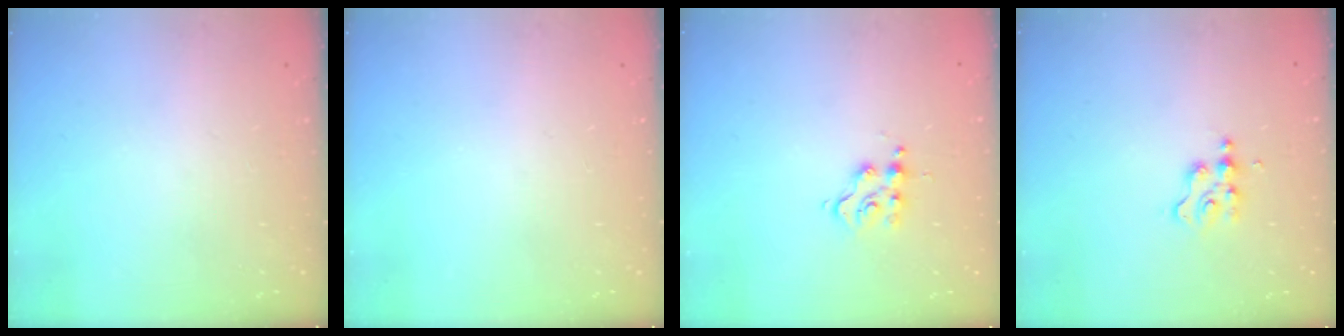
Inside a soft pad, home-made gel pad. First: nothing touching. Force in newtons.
{"total": 0.0}
{"total": 4.5, "press": 4.5, "slide": 0.3}
{"total": 2.8, "press": 2.8, "slide": 0.2}